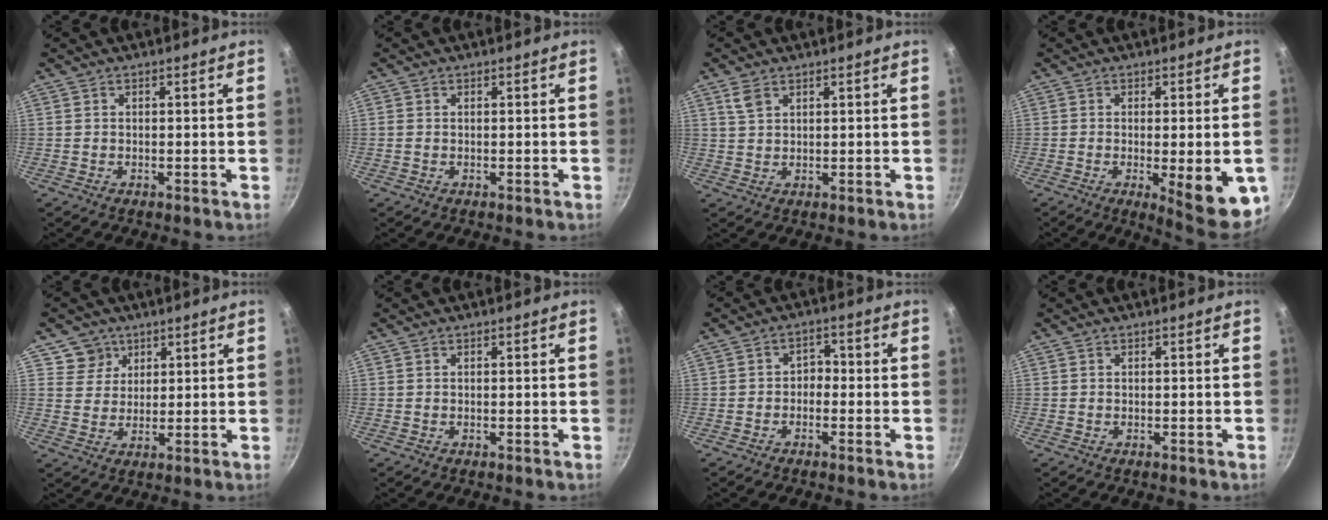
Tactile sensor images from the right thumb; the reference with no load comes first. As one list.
[{"total": 0.7, "force": [0.0, 0.6, 0.3], "torque": [-0.007, 0.002, -0.002]}, {"total": 3.0, "force": [1.7, 1.8, 1.7], "torque": [-0.027, -0.003, 0.035]}, {"total": 11.9, "force": [-2.9, 3.0, 11.2], "torque": [-0.133, -0.009, -0.029]}, {"total": 5.2, "force": [2.9, 4.4, 0.4], "torque": [0.026, -0.005, 0.049]}, {"total": 0.0}, {"total": 2.8, "force": [-1.0, 2.2, 1.4], "torque": [-0.004, 0.018, -0.025]}, {"total": 0.0}]